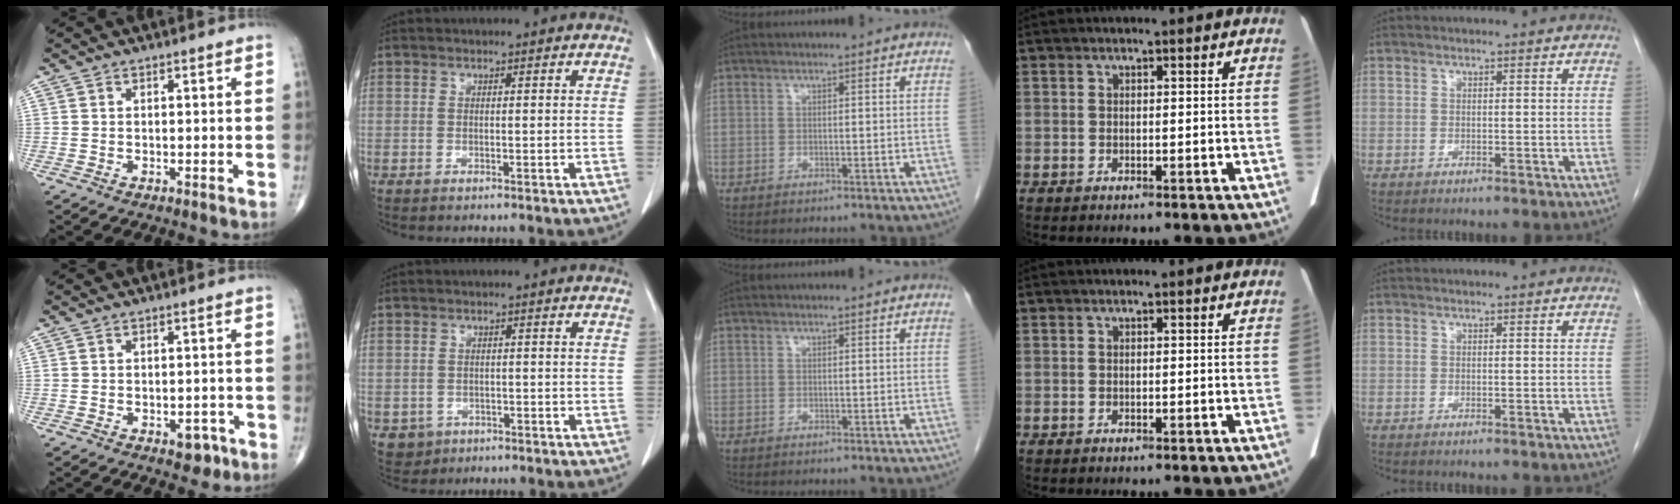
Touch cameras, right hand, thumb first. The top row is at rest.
{"thumb": {"total": 3.3, "force": [-1.7, 2.0, 1.9], "torque": [-0.006, 0.010, -0.018]}, "index": {"total": 3.2, "force": [-1.1, 2.9, 0.5], "torque": [-0.006, 0.005, -0.012]}}